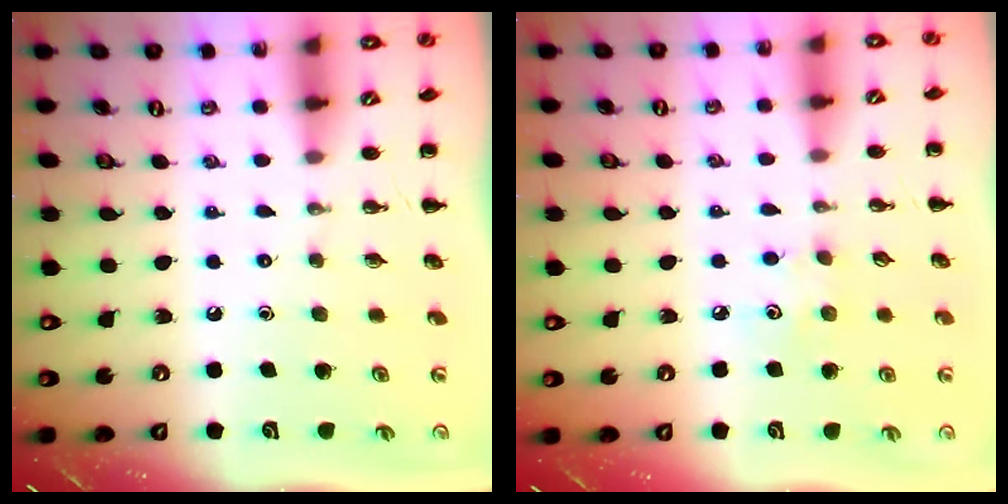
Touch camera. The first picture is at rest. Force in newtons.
{"total": 3.7, "press": 3.6, "slide": 0.9}